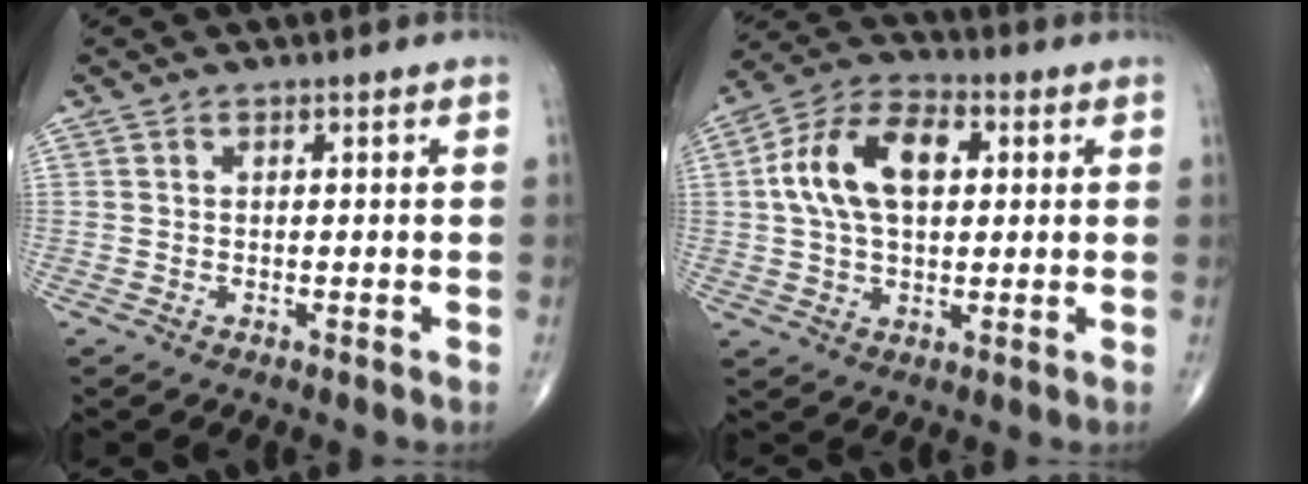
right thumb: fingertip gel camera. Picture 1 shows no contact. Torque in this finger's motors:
{"motor_torque": [0.23, 0.25, 0.66, 0.29, 0.16]}